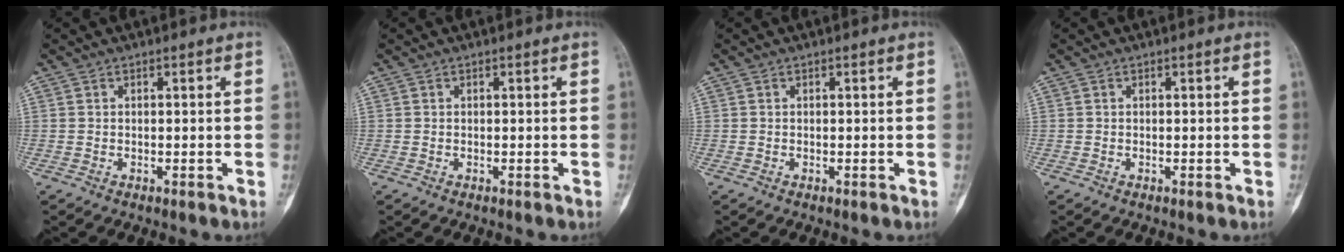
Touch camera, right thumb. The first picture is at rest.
{"total": 0.0}
{"total": 0.0}
{"total": 0.0}